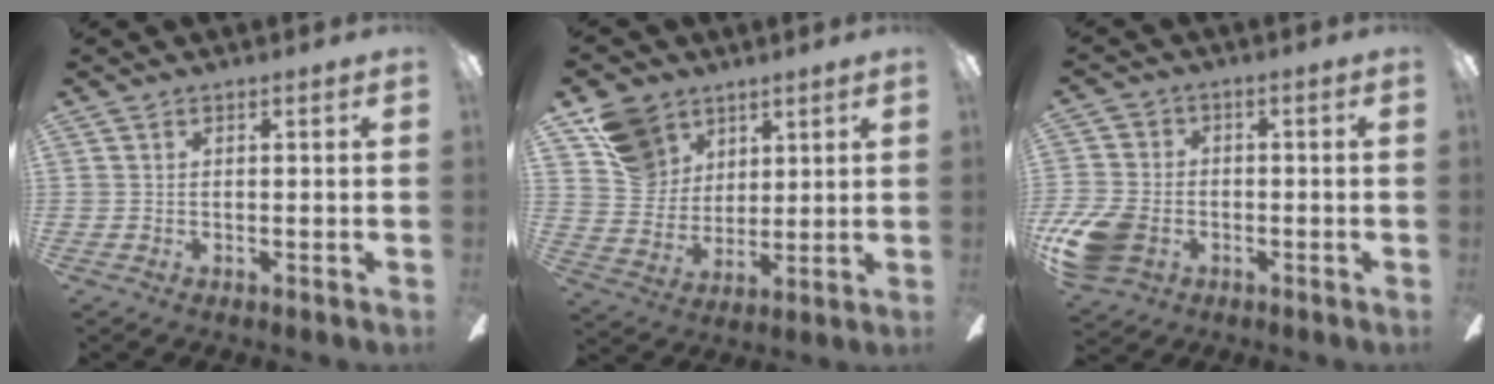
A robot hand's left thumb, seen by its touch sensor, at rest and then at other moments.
{"total": 12.2, "force": [7.5, 9.1, 3.1], "torque": [-0.072, -0.029, 0.155]}
{"total": 11.7, "force": [-4.2, 8.5, 6.8], "torque": [-0.142, 0.025, -0.074]}